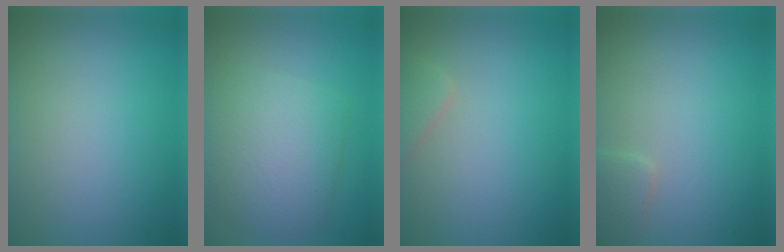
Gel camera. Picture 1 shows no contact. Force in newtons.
{"total": 5.2, "press": 5.2, "slide": 0.3}
{"total": 1.8, "press": 1.8, "slide": 0.1}
{"total": 1.6, "press": 1.6, "slide": 0.1}